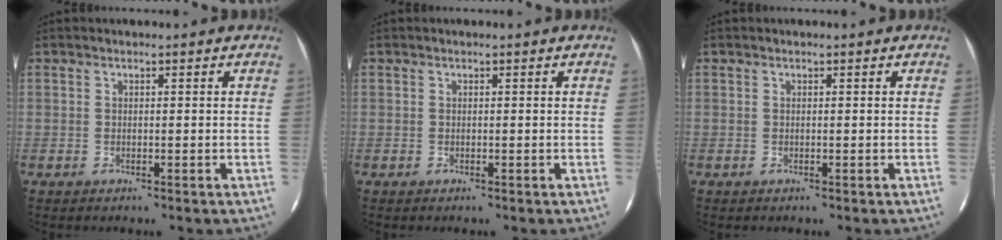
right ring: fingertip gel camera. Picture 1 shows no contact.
{"total": 0.0}
{"total": 0.0}